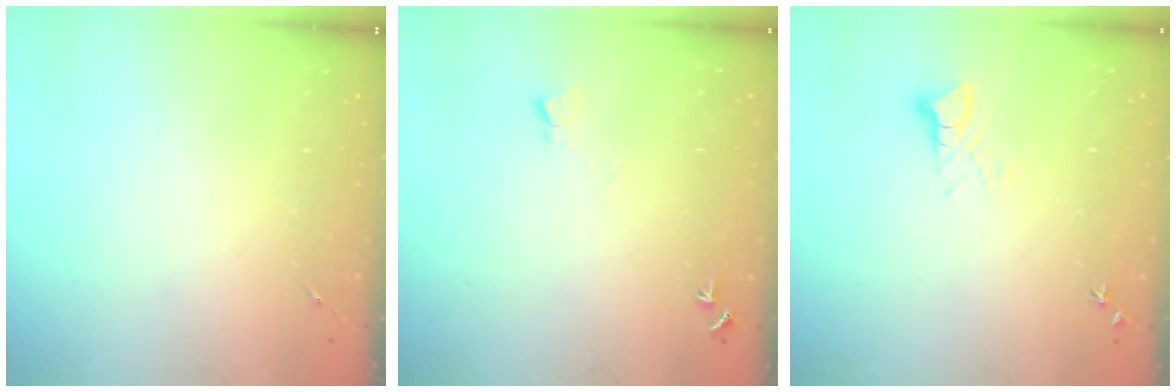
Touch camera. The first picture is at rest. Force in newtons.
{"total": 5.7, "press": 5.7, "slide": 0.7}
{"total": 3.8, "press": 3.8, "slide": 0.3}